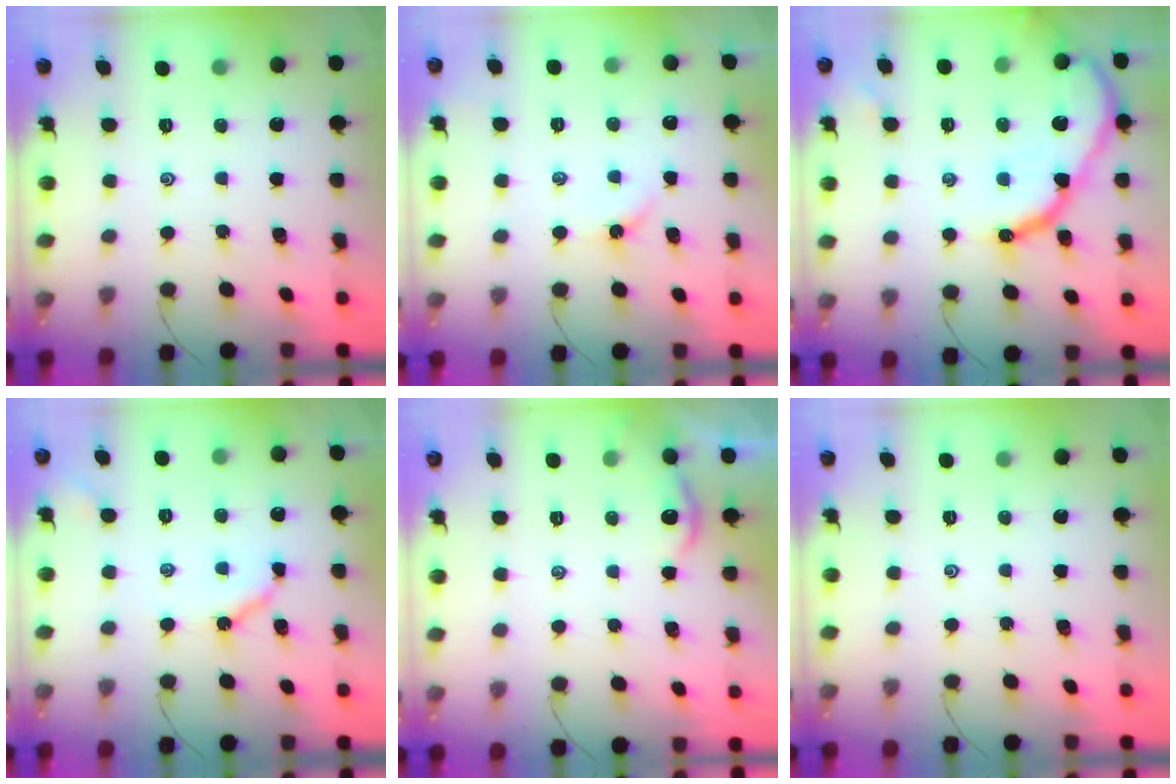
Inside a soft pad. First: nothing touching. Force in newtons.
{"total": 4.0, "press": 3.9, "slide": 0.5}
{"total": 13.6, "press": 13.6, "slide": 1.3}
{"total": 6.7, "press": 6.7, "slide": 0.8}
{"total": 2.5, "press": 2.5, "slide": 0.3}
{"total": 0.0}